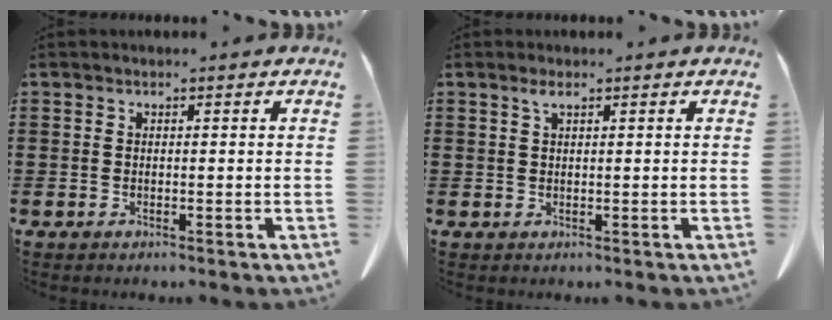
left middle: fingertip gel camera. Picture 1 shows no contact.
{"total": 1.3, "force": [0.6, 0.3, 1.1], "torque": [-0.023, 0.002, 0.008]}